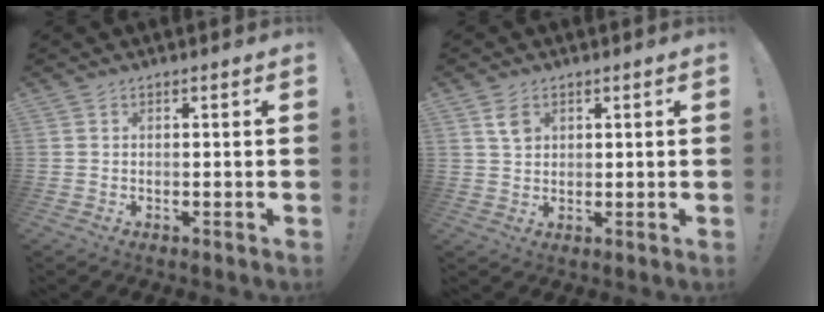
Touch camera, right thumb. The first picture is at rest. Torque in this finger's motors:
{"motor_torque": [-0.01, 0.02, 0.19, 0.11, 0.00]}